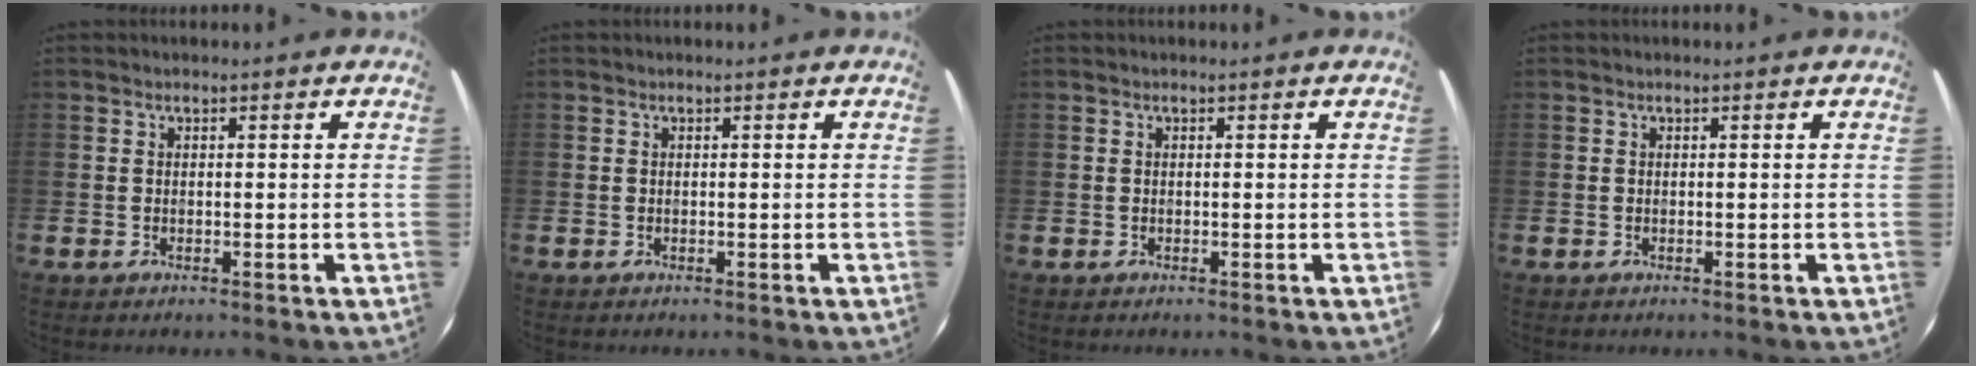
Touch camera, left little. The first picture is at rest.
{"total": 0.0}
{"total": 0.0}
{"total": 0.0}